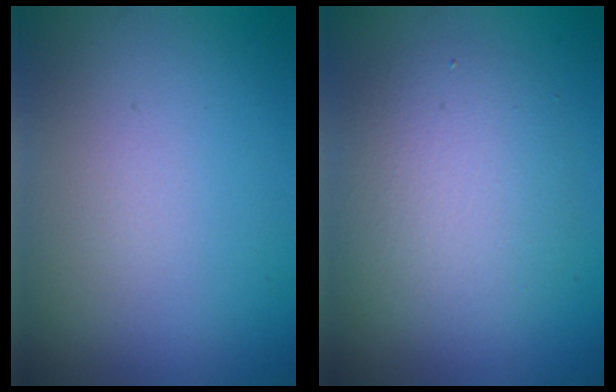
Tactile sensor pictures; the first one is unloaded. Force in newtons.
{"total": 4.6, "press": 4.6, "slide": 0.6}